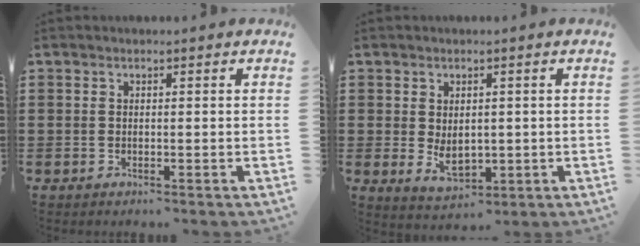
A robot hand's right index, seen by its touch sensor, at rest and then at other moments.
{"total": 3.8, "force": [-0.1, 2.6, 2.8], "torque": [-0.041, -0.001, -0.004]}